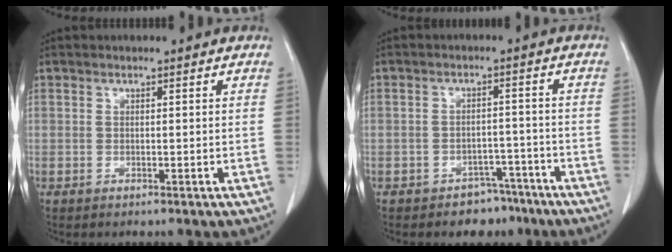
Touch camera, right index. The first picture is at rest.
{"total": 4.6, "force": [-3.4, 3.0, 0.9], "torque": [-0.003, 0.017, -0.042]}